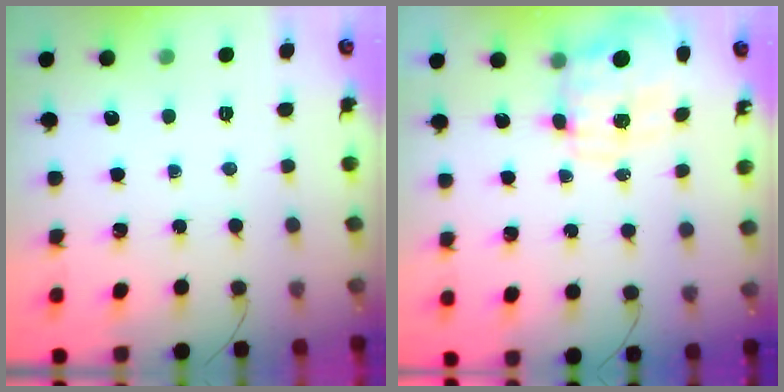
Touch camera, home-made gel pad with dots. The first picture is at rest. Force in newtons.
{"total": 3.3, "press": 3.2, "slide": 1.1}